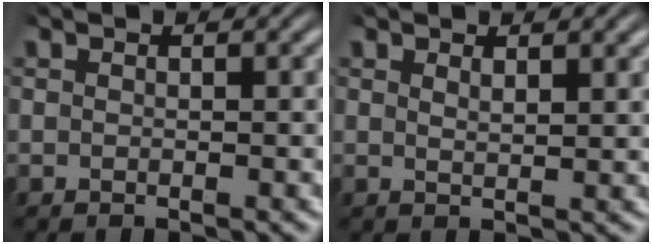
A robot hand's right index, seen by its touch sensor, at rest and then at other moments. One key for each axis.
{"total": 1.2, "fx": 0.9, "fy": -0.6, "fz": 0.5, "tx": -0.009, "ty": -0.010, "tz": 0.023}